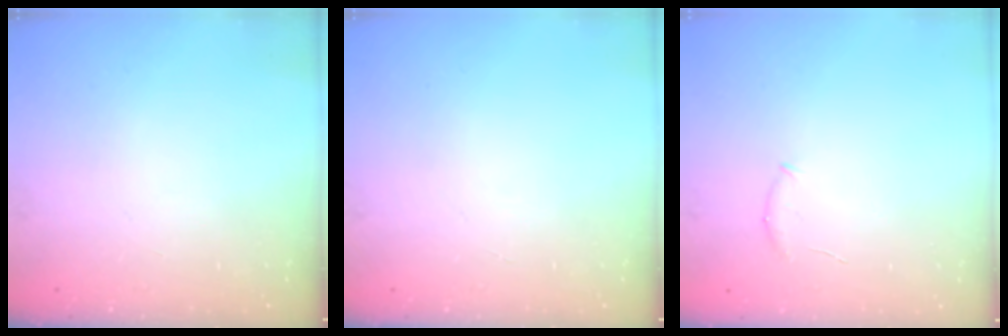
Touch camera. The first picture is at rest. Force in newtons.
{"total": 0.0}
{"total": 5.5, "press": 5.4, "slide": 1.3}